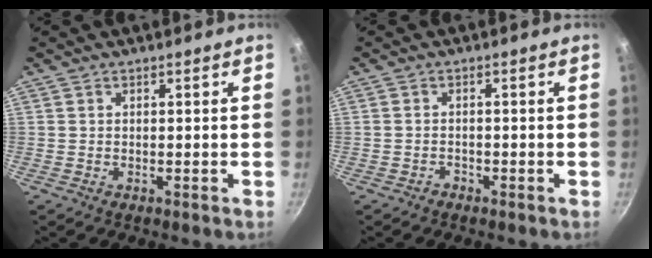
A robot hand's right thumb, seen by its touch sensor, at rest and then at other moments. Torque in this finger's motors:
{"motor_torque": [-0.72, -0.20, -0.50, -0.28, 0.02]}